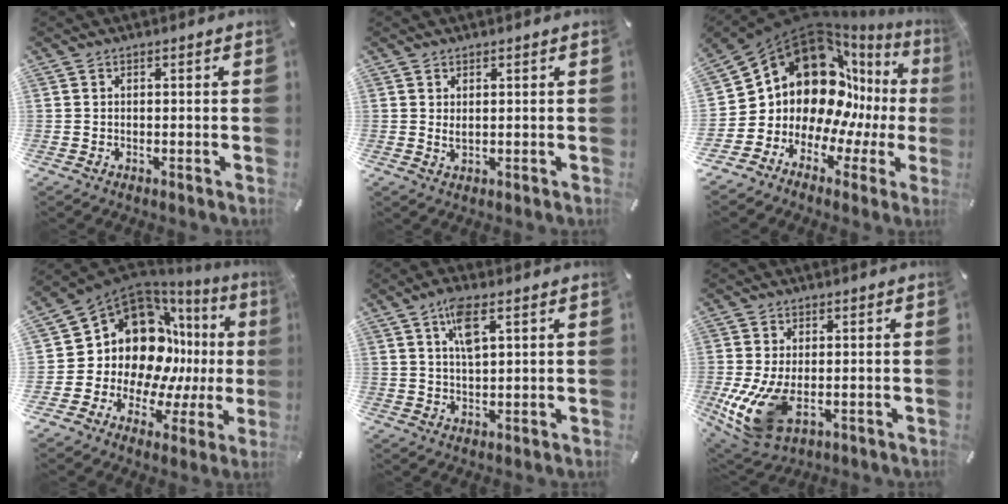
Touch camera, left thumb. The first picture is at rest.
{"total": 1.6, "force": [0.7, 0.6, 1.3], "torque": [-0.028, 0.000, 0.011]}
{"total": 17.5, "force": [6.6, 13.8, 8.4], "torque": [-0.140, -0.093, 0.129]}
{"total": 17.6, "force": [4.5, 13.8, 10.0], "torque": [-0.161, -0.065, 0.091]}
{"total": 6.6, "force": [3.1, 2.3, 5.3], "torque": [-0.105, 0.002, 0.053]}
{"total": 12.0, "force": [-2.2, 7.3, 9.3], "torque": [-0.197, -0.020, -0.036]}